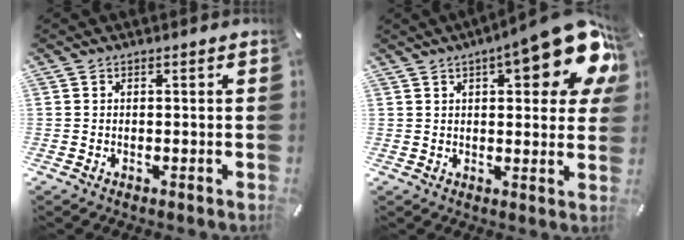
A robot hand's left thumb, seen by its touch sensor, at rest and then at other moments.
{"total": 17.6, "force": [8.2, 5.5, 14.6], "torque": [-0.190, -0.042, 0.125]}